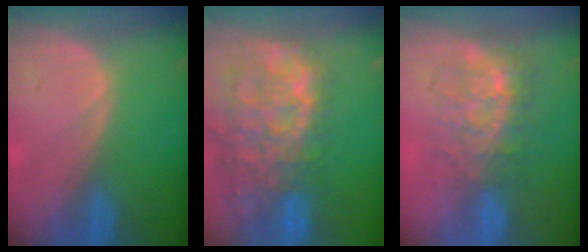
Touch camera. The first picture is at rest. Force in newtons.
{"total": 14.9, "press": 12.1, "slide": 8.7}
{"total": 8.7, "press": 7.5, "slide": 4.4}